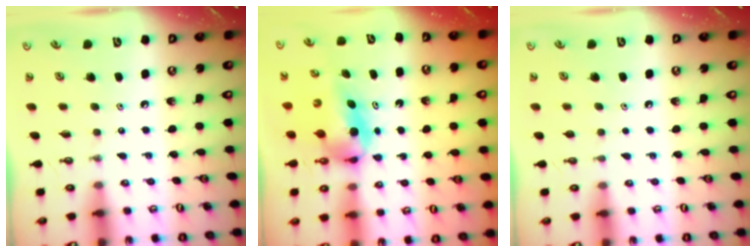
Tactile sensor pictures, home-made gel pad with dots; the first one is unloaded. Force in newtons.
{"total": 5.5, "press": 5.2, "slide": 1.8}
{"total": 0.0}